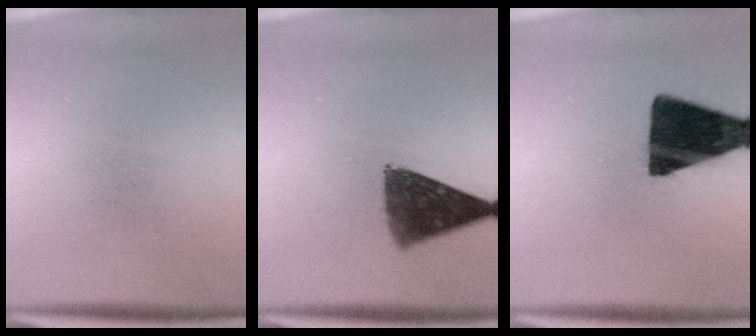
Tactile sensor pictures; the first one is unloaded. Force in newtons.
{"total": 9.9}
{"total": 16.9}